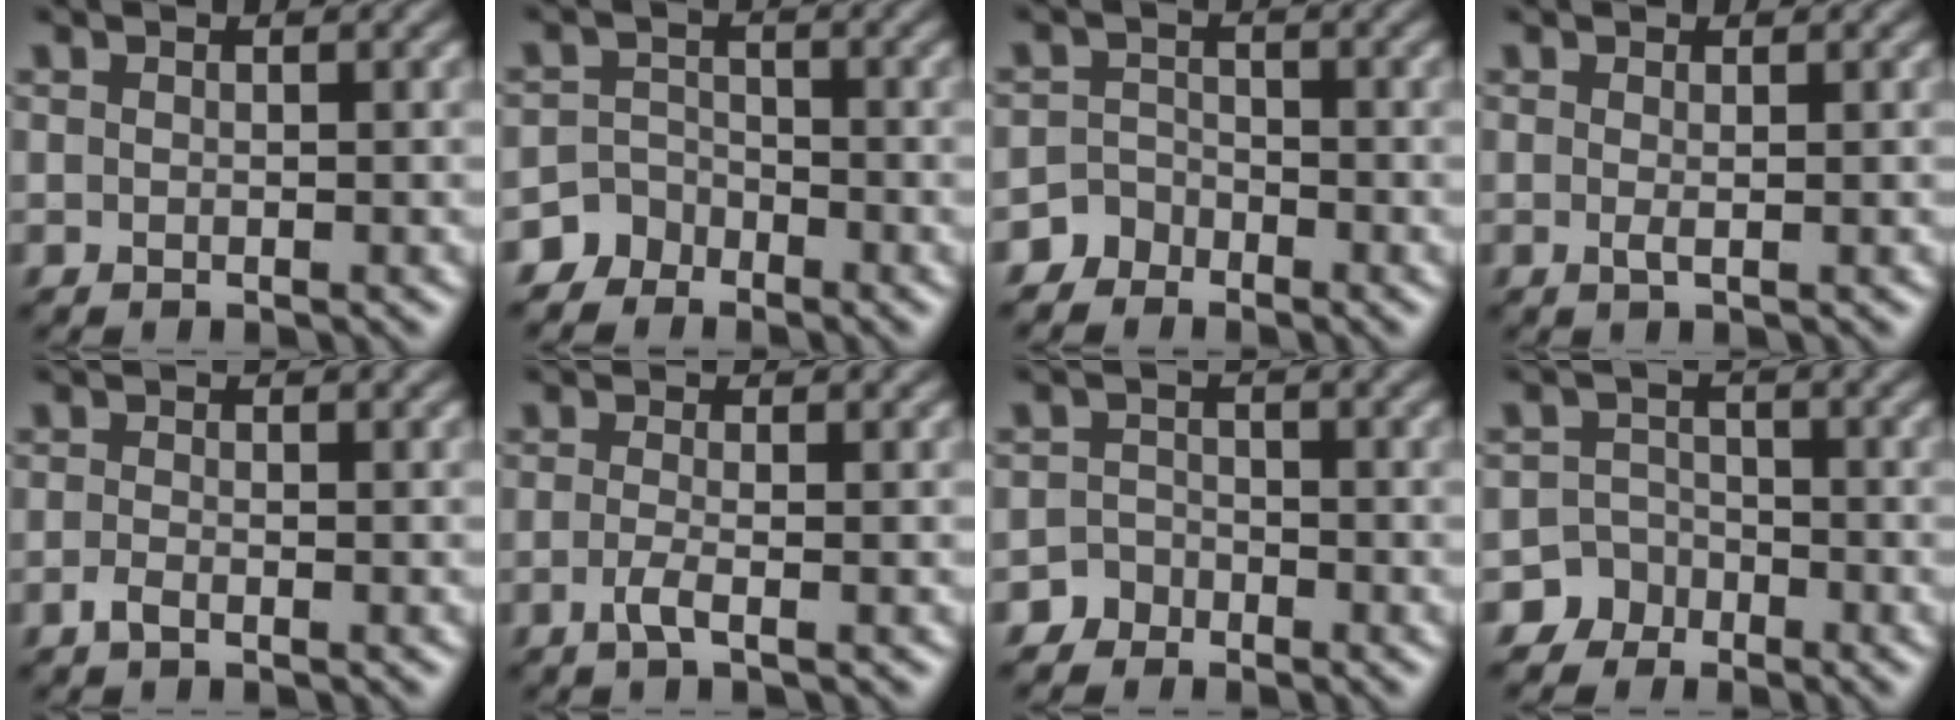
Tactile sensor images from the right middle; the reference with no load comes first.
{"total": 3.4, "force": [-2.8, 2.0, -0.1], "torque": [0.031, 0.008, -0.055]}
{"total": 2.4, "force": [-2.0, 1.3, -0.1], "torque": [0.018, 0.010, -0.040]}
{"total": 0.7, "force": [-0.1, 0.0, 0.7], "torque": [-0.017, 0.000, -0.002]}
{"total": 1.0, "force": [-0.6, 0.2, 0.7], "torque": [-0.020, 0.002, -0.014]}
{"total": 1.8, "force": [-0.7, 0.4, 1.6], "torque": [-0.032, -0.001, -0.020]}
{"total": 2.0, "force": [-1.7, 1.1, -0.1], "torque": [0.011, 0.010, -0.031]}
{"total": 4.1, "force": [-2.9, 2.9, -0.2], "torque": [0.040, 0.002, -0.055]}